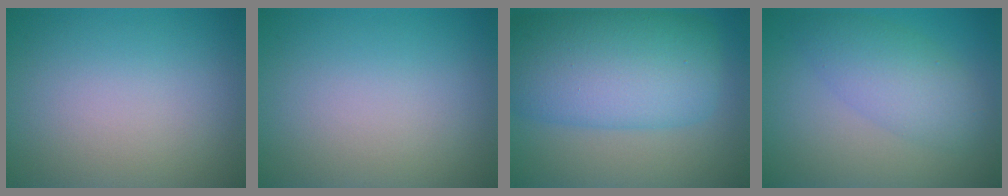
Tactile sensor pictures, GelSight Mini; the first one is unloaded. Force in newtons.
{"total": 0.0}
{"total": 11.1, "press": 11.1, "slide": 0.1}
{"total": 4.2, "press": 4.2, "slide": 0.1}